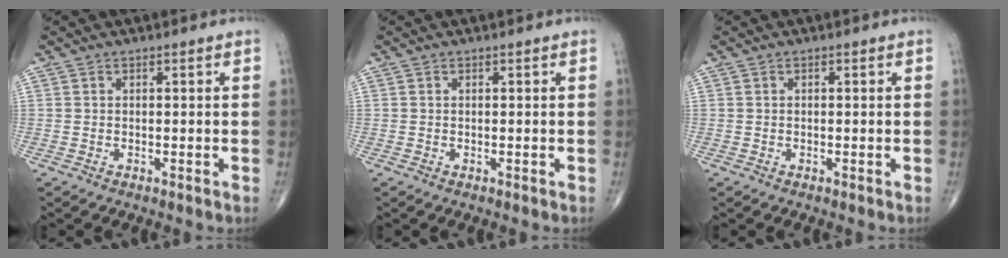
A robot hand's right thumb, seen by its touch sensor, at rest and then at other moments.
{"total": 0.0}
{"total": 0.0}